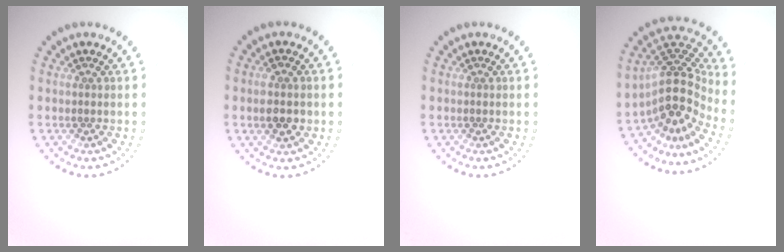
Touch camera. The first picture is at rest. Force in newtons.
{"total": 3.0, "press": 3.0, "slide": 0.2}
{"total": 0.0}
{"total": 5.3, "press": 3.9, "slide": 3.6}